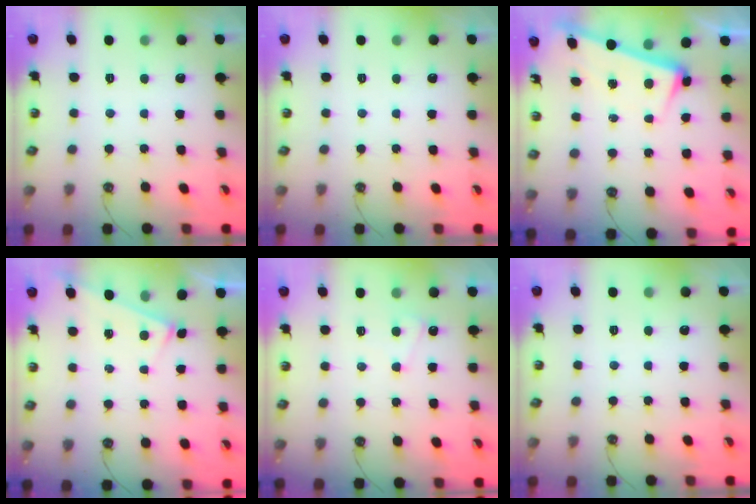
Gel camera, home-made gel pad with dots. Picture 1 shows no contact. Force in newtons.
{"total": 0.0}
{"total": 3.4, "press": 3.3, "slide": 1.1}
{"total": 3.7, "press": 3.7, "slide": 0.1}
{"total": 2.2, "press": 2.2, "slide": 0.5}
{"total": 0.0}